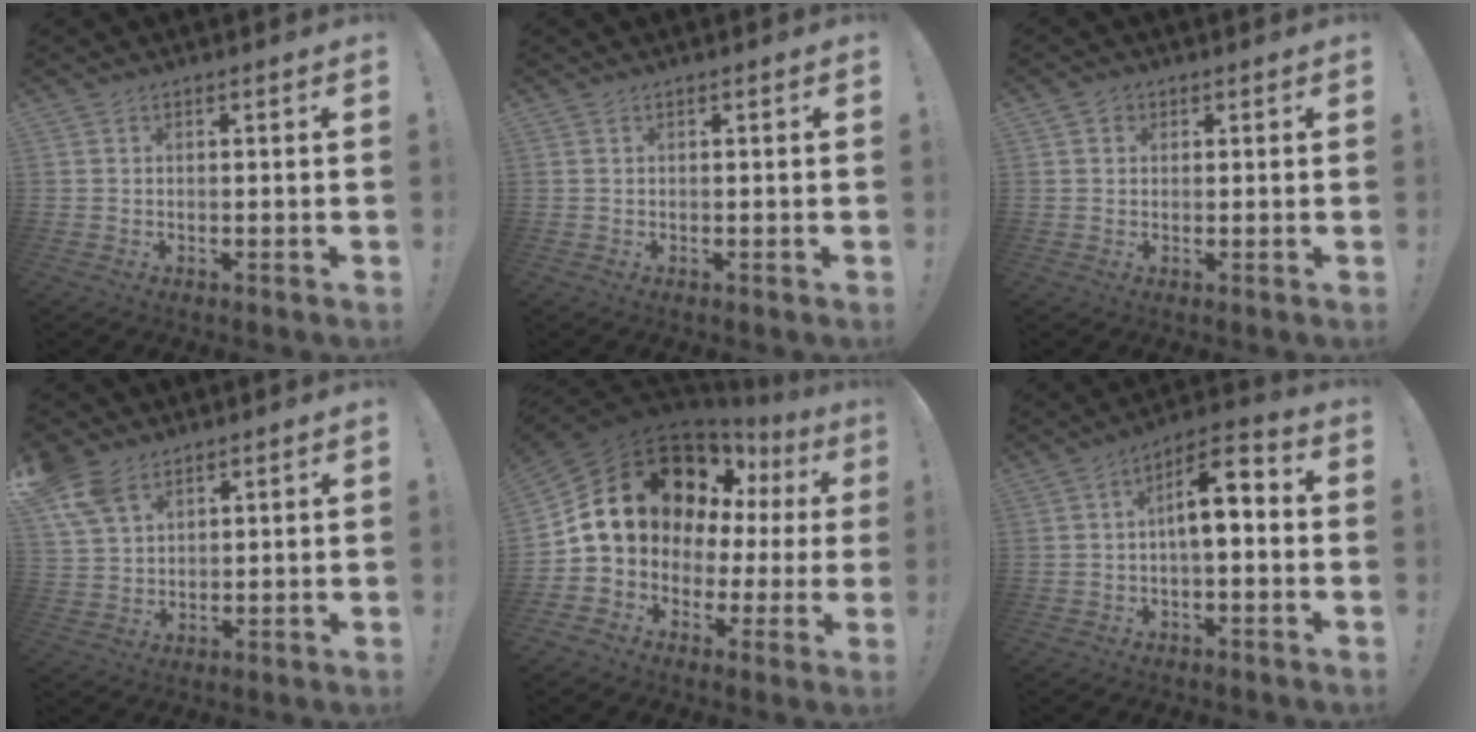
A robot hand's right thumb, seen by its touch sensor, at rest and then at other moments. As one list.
[{"total": 0.0}, {"total": 1.9, "force": [0.8, 1.7, 0.4], "torque": [-0.007, 0.000, 0.013]}, {"total": 9.5, "force": [6.0, 5.9, 4.5], "torque": [-0.088, -0.019, 0.121]}, {"total": 20.6, "force": [7.1, 14.7, 12.7], "torque": [-0.218, -0.029, 0.154]}, {"total": 9.8, "force": [0.2, 3.8, 9.0], "torque": [-0.142, 0.009, 0.004]}]